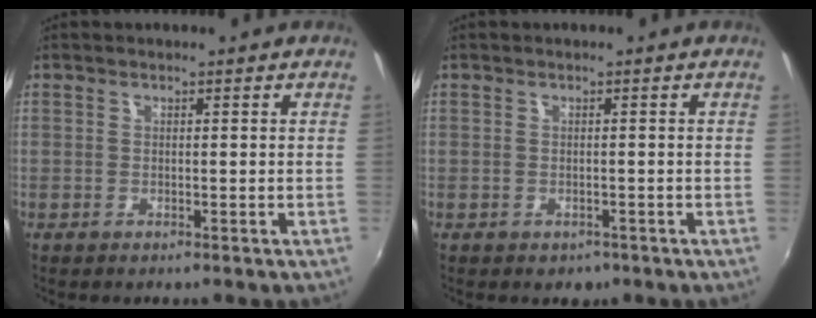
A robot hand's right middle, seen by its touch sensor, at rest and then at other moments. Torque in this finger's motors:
{"motor_torque": [0.30, -0.28, 0.09, 0.01]}